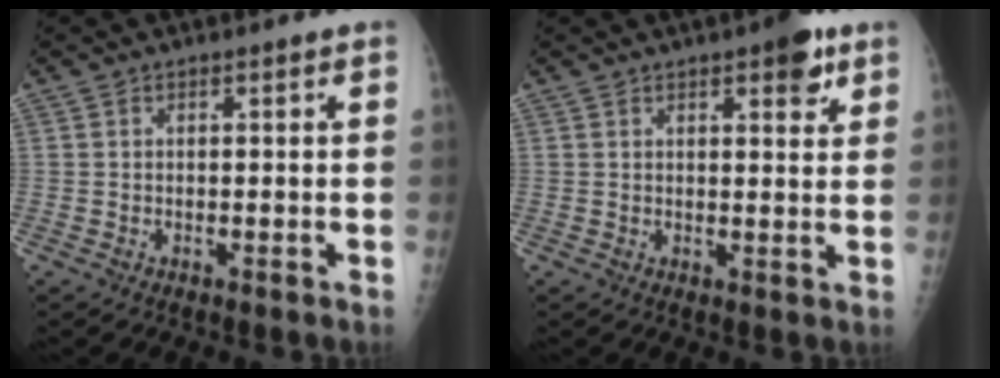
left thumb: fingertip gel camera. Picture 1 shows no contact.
{"total": 6.6, "force": [3.7, 2.2, 5.0], "torque": [-0.050, -0.014, 0.043]}